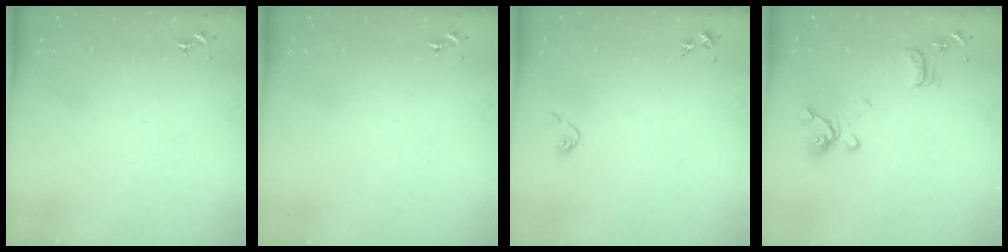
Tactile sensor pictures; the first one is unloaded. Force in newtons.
{"total": 0.0}
{"total": 3.8, "press": 3.8, "slide": 0.3}
{"total": 14.3, "press": 14.2, "slide": 1.4}